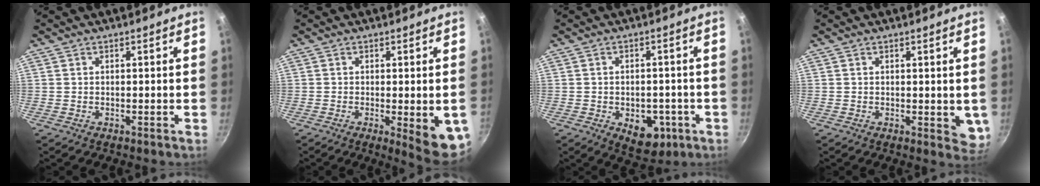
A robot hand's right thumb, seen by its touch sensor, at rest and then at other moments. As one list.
[{"total": 9.0, "force": [-2.0, 2.2, 8.5], "torque": [-0.090, -0.007, -0.018]}, {"total": 8.8, "force": [-3.0, 5.7, 6.0], "torque": [-0.049, 0.005, -0.029]}, {"total": 4.2, "force": [0.6, 2.0, 3.7], "torque": [-0.036, -0.008, 0.010]}]